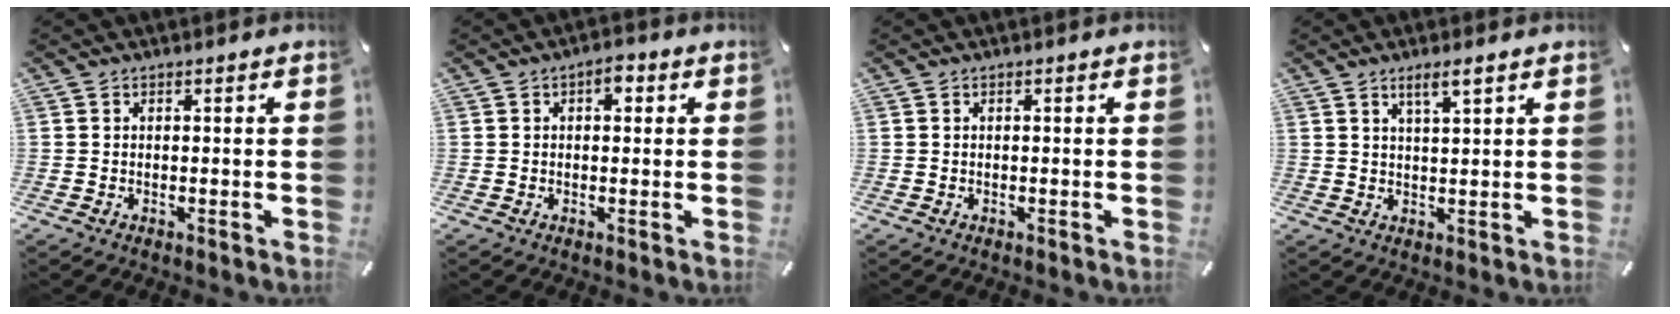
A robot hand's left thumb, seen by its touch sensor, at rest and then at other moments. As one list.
[{"total": 3.1, "force": [0.8, 1.9, 2.3], "torque": [-0.025, -0.001, 0.006]}, {"total": 0.0}, {"total": 4.0, "force": [2.7, 0.5, 2.9], "torque": [-0.062, -0.004, 0.047]}]